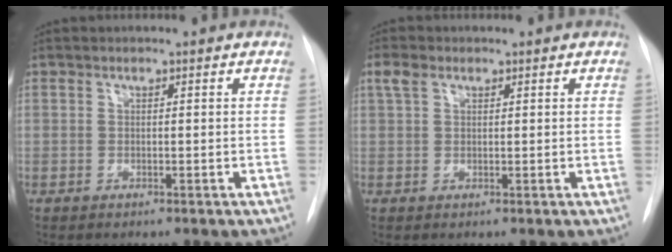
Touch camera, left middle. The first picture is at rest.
{"total": 2.5, "force": [1.4, 1.4, 1.5], "torque": [-0.037, 0.017, 0.030]}